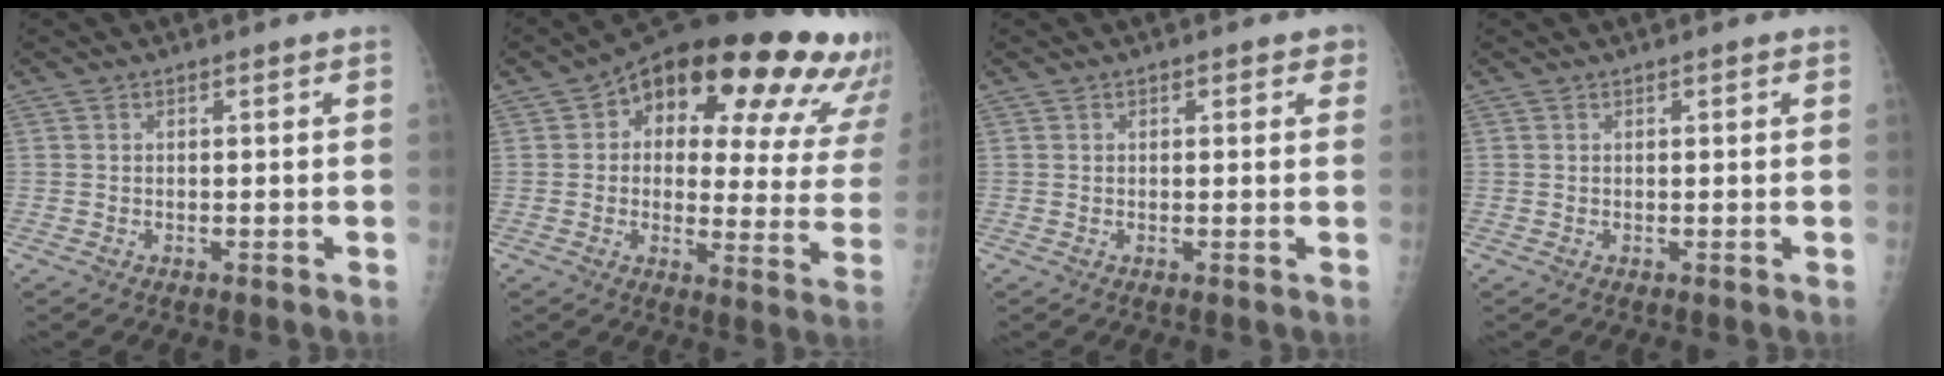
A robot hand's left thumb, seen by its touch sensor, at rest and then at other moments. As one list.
[{"total": 26.7, "force": [14.0, 10.4, 20.1], "torque": [-0.229, -0.021, 0.174]}, {"total": 2.4, "force": [1.2, 1.4, 1.6], "torque": [0.000, -0.001, 0.012]}, {"total": 0.7, "force": [0.4, 0.2, 0.5], "torque": [-0.008, 0.000, 0.005]}]